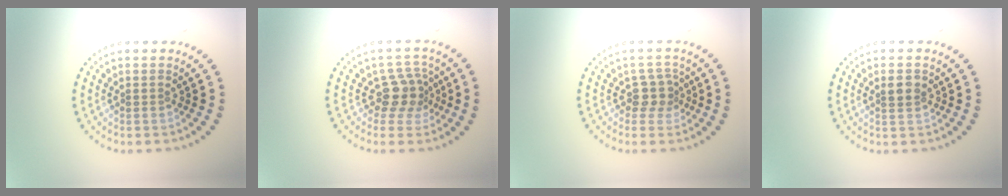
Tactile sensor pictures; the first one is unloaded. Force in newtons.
{"total": 2.9, "press": 2.2, "slide": 1.8}
{"total": 2.0, "press": 1.6, "slide": 1.2}
{"total": 1.7, "press": 1.6, "slide": 0.6}